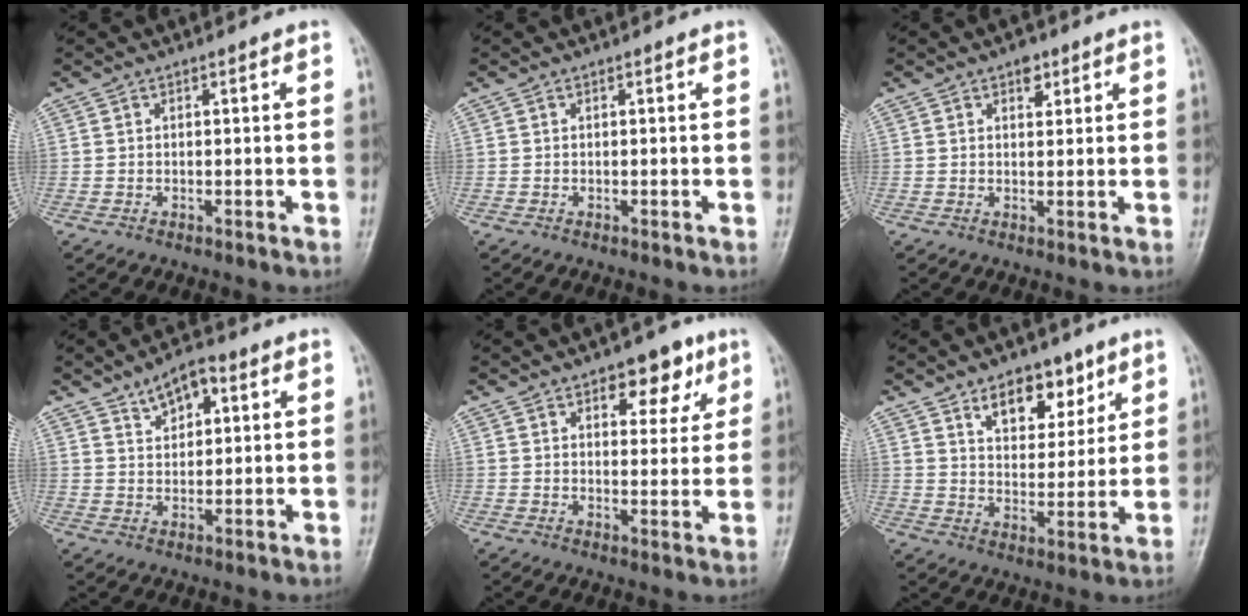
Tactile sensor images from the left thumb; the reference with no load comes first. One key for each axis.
{"total": 0.0}
{"total": 2.7, "fx": 1.6, "fy": 1.6, "fz": 1.5, "tx": -0.007, "ty": -0.006, "tz": 0.022}
{"total": 6.3, "fx": 3.3, "fy": 3.5, "fz": 4.1, "tx": -0.043, "ty": -0.010, "tz": 0.052}
{"total": 8.3, "fx": 4.6, "fy": 4.5, "fz": 5.3, "tx": -0.032, "ty": -0.019, "tz": 0.057}
{"total": 10.4, "fx": 6.4, "fy": 6.0, "fz": 5.7, "tx": -0.049, "ty": -0.038, "tz": 0.106}